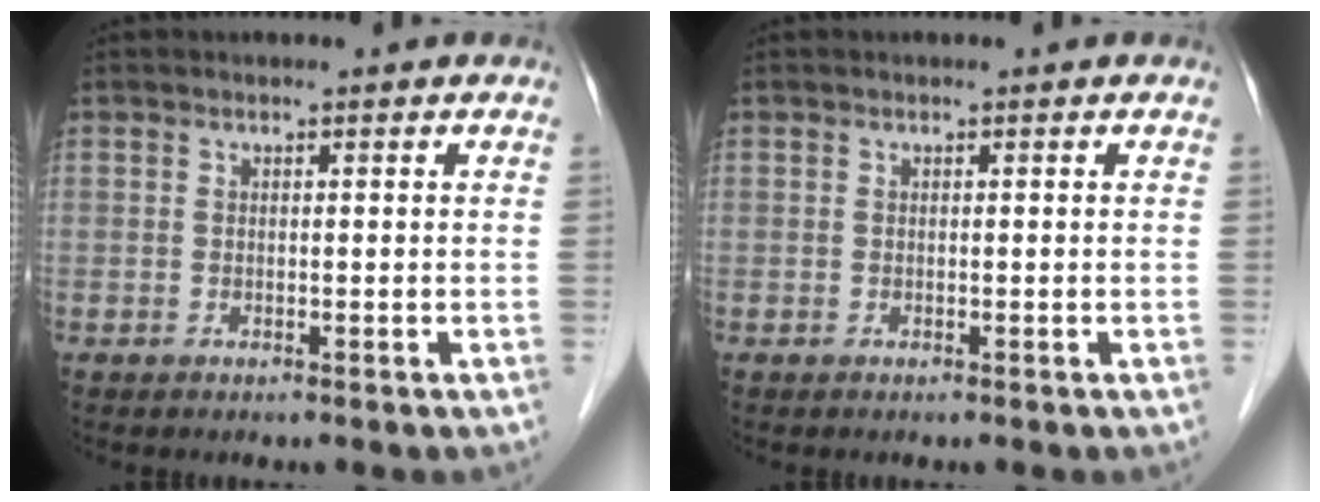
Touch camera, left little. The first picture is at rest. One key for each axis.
{"total": 0.0}